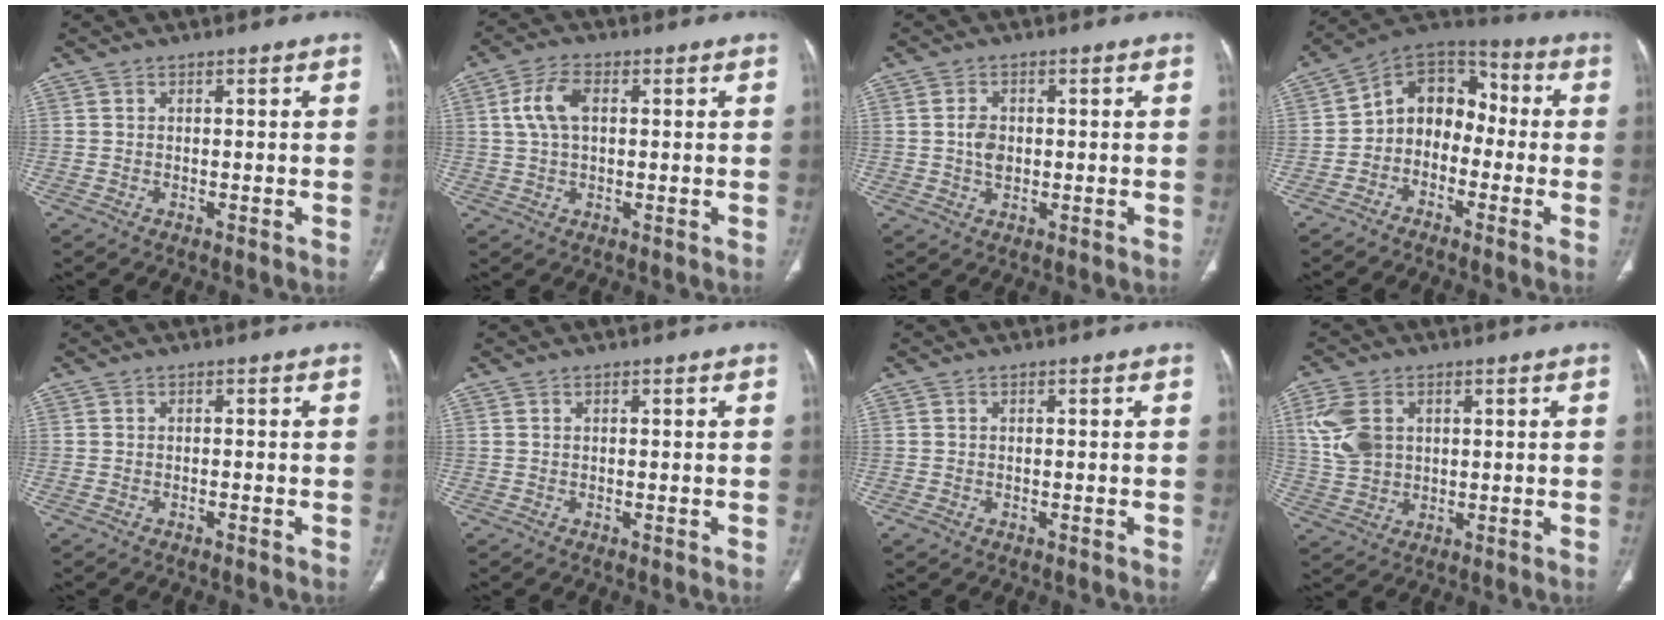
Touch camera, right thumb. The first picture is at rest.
{"total": 6.6, "force": [1.4, 3.8, 5.2], "torque": [-0.112, 0.013, 0.025]}
{"total": 3.5, "force": [0.0, 2.5, 2.5], "torque": [-0.040, 0.004, 0.000]}
{"total": 11.2, "force": [-2.0, 8.7, 6.7], "torque": [-0.072, 0.057, -0.055]}
{"total": 0.8, "force": [-0.5, 0.3, 0.5], "torque": [-0.018, 0.010, -0.007]}
{"total": 0.0}
{"total": 0.9, "force": [-0.4, 0.6, 0.4], "torque": [-0.014, 0.000, -0.007]}
{"total": 8.8, "force": [2.4, 6.4, 5.7], "torque": [-0.115, -0.002, 0.053]}